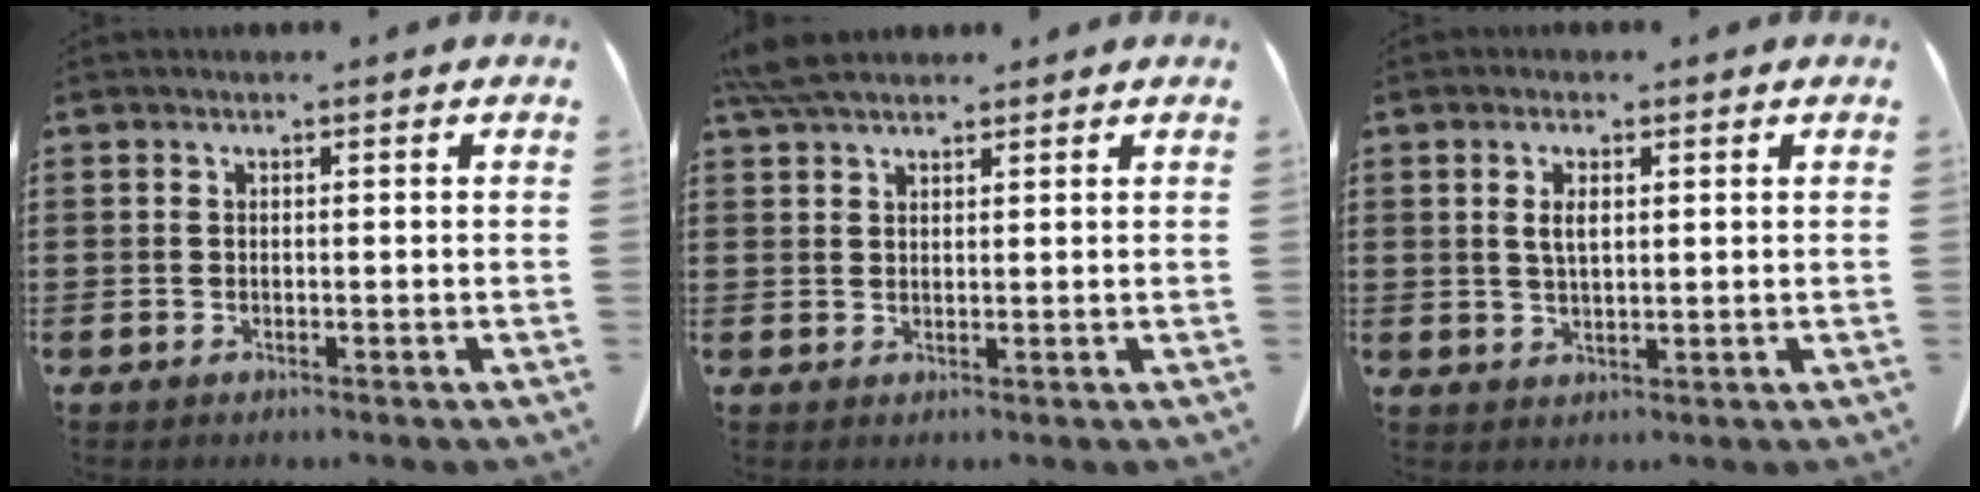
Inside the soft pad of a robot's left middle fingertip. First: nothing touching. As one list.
[{"total": 4.9, "force": [4.1, 1.4, 2.4], "torque": [-0.058, -0.001, 0.077]}, {"total": 3.3, "force": [1.1, 1.2, 2.8], "torque": [-0.051, 0.002, 0.016]}]